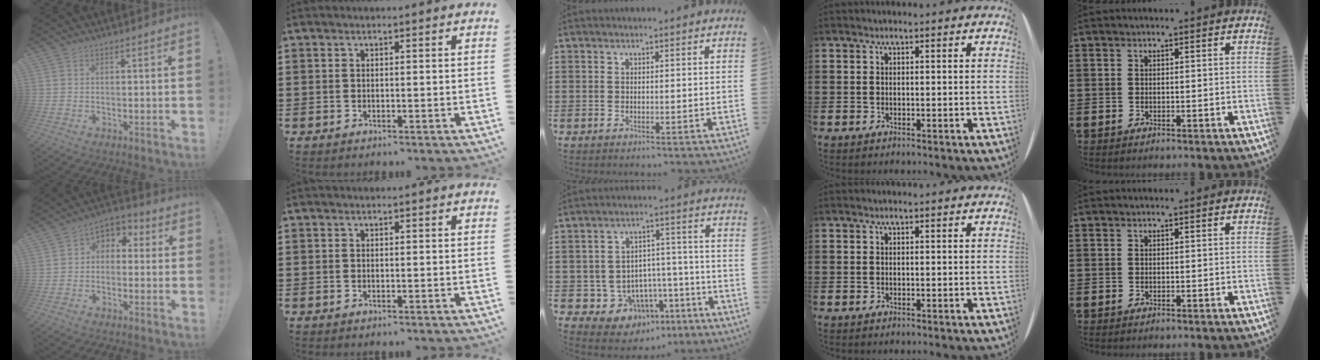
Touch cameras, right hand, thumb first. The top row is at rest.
{"thumb": {"total": 4.7, "force": [-1.4, 3.8, 2.3], "torque": [-0.035, 0.018, -0.022]}, "middle": {"total": 6.9, "force": [-4.0, 5.4, 1.3], "torque": [-0.041, 0.024, -0.069]}}